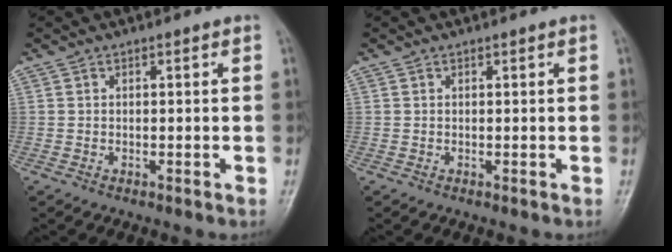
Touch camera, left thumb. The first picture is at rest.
{"total": 0.0}